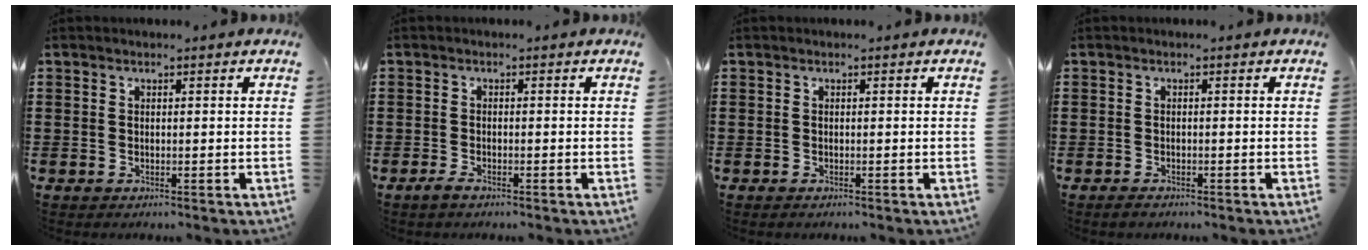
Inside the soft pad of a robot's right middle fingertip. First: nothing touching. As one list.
[{"total": 1.3, "force": [-0.9, 0.3, 0.8], "torque": [-0.023, -0.004, -0.020]}, {"total": 0.0}, {"total": 0.8, "force": [-0.7, 0.3, 0.3], "torque": [-0.009, -0.005, -0.012]}]